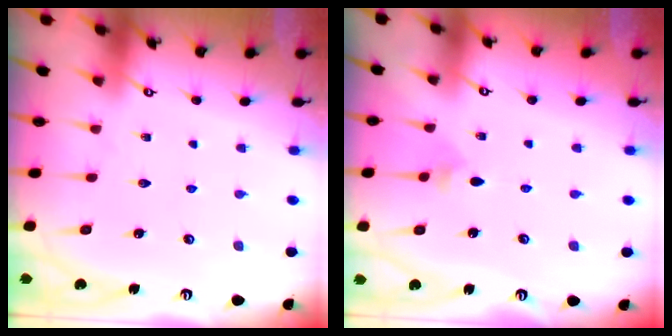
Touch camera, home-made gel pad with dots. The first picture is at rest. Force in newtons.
{"total": 3.5, "press": 3.4, "slide": 0.7}